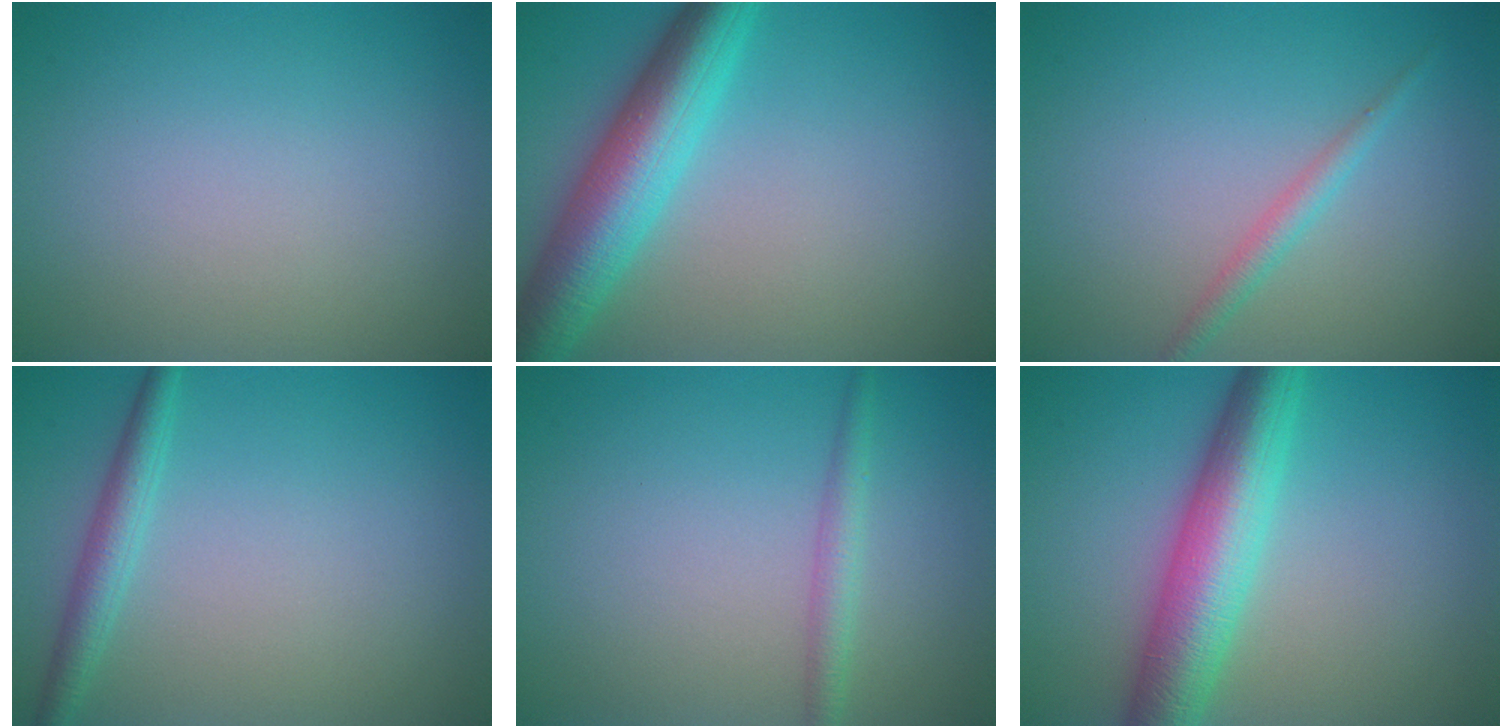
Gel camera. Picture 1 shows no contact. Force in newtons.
{"total": 7.4, "press": 7.4, "slide": 0.2}
{"total": 1.5, "press": 1.5, "slide": 0.1}
{"total": 2.3, "press": 2.3, "slide": 0.1}
{"total": 1.9, "press": 1.8, "slide": 0.1}
{"total": 7.1, "press": 7.1, "slide": 0.1}